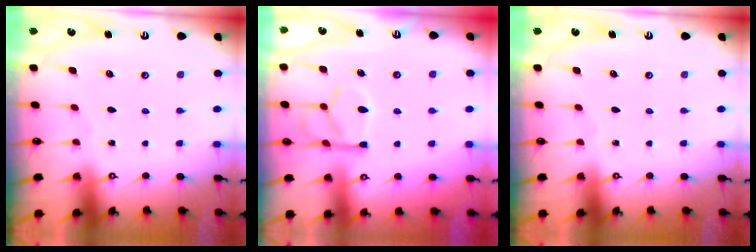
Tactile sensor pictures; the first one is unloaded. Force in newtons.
{"total": 12.0, "press": 11.9, "slide": 1.4}
{"total": 0.0}